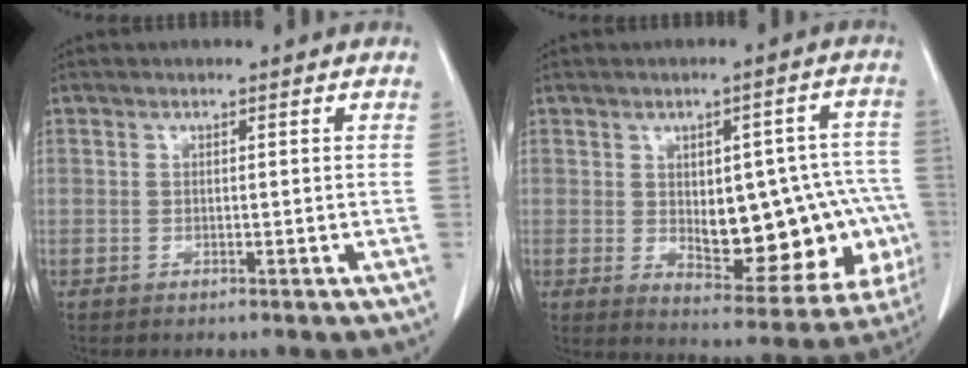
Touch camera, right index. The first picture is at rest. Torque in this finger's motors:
{"motor_torque": [0.31, 0.13, 0.22, 0.03]}